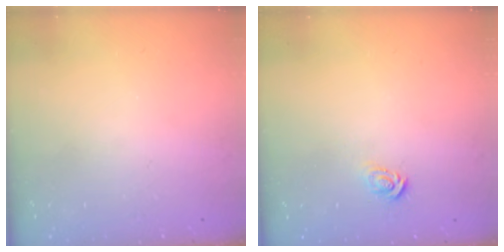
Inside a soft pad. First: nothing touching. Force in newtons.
{"total": 2.9, "press": 2.9, "slide": 0.2}